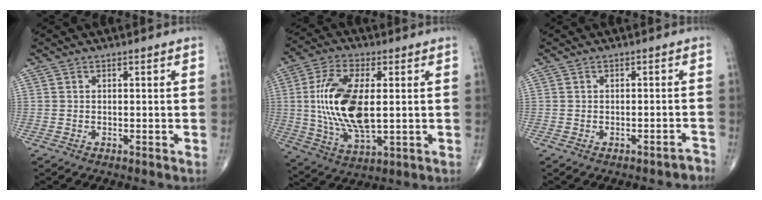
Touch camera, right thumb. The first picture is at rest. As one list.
[{"total": 16.6, "force": [1.1, 7.5, 14.8], "torque": [-0.299, -0.011, 0.027]}, {"total": 1.6, "force": [-1.4, 0.4, 0.4], "torque": [-0.003, 0.022, -0.016]}]